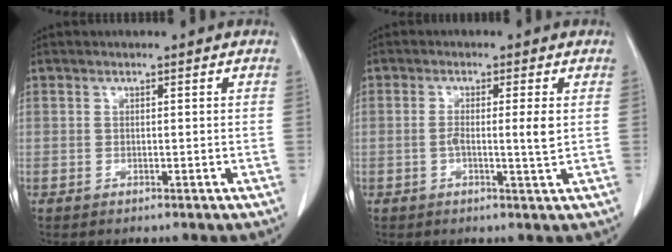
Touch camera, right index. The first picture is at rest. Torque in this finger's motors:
{"motor_torque": [0.09, 0.13, 0.03, 0.01]}